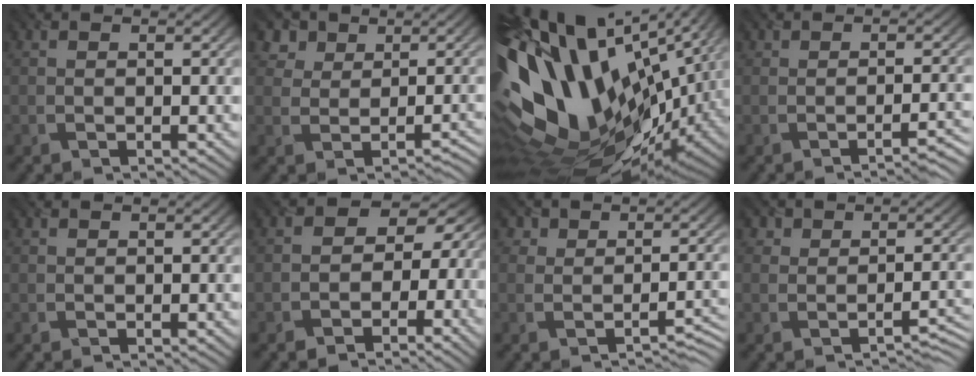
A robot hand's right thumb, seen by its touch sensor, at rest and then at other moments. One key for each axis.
{"total": 4.0, "fx": 2.2, "fy": 3.0, "fz": 1.5, "tx": -0.020, "ty": 0.000, "tz": 0.036}
{"total": 20.6, "fx": 3.8, "fy": 11.5, "fz": 16.6, "tx": -0.343, "ty": -0.038, "tz": 0.092}
{"total": 2.2, "fx": -1.3, "fy": 0.3, "fz": 1.8, "tx": -0.028, "ty": 0.009, "tz": -0.024}
{"total": 0.0}
{"total": 6.8, "fx": -1.5, "fy": 5.3, "fz": 4.1, "tx": -0.032, "ty": -0.001, "tz": -0.036}
{"total": 2.4, "fx": 0.3, "fy": 2.1, "fz": 1.1, "tx": -0.009, "ty": -0.004, "tz": 0.000}
{"total": 2.1, "fx": 0.0, "fy": 1.9, "fz": 1.1, "tx": -0.008, "ty": -0.001, "tz": -0.004}